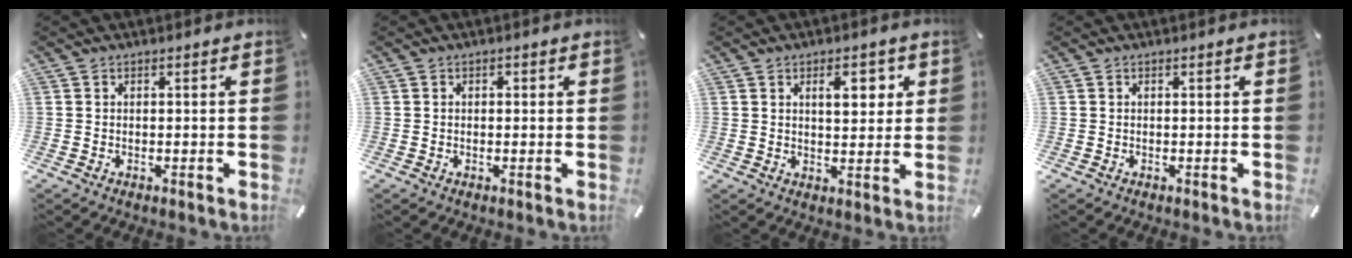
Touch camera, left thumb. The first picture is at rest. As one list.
[{"total": 0.6, "force": [0.0, 0.5, 0.4], "torque": [-0.009, 0.001, 0.000]}, {"total": 6.8, "force": [2.7, 3.4, 5.2], "torque": [-0.064, -0.009, 0.036]}, {"total": 0.0}]